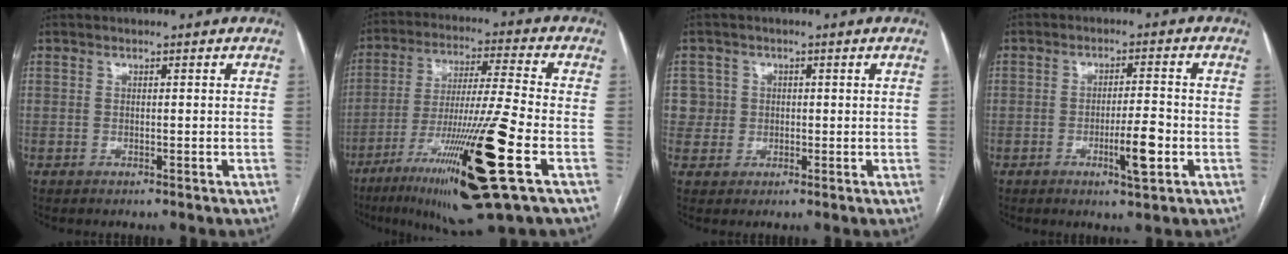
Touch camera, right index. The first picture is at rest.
{"total": 20.2, "force": [-8.5, -0.6, 18.3], "torque": [-0.329, -0.042, -0.150]}
{"total": 3.7, "force": [0.6, 3.6, -0.4], "torque": [0.026, 0.009, 0.012]}
{"total": 5.2, "force": [-1.7, 1.0, 4.8], "torque": [-0.078, -0.001, -0.023]}